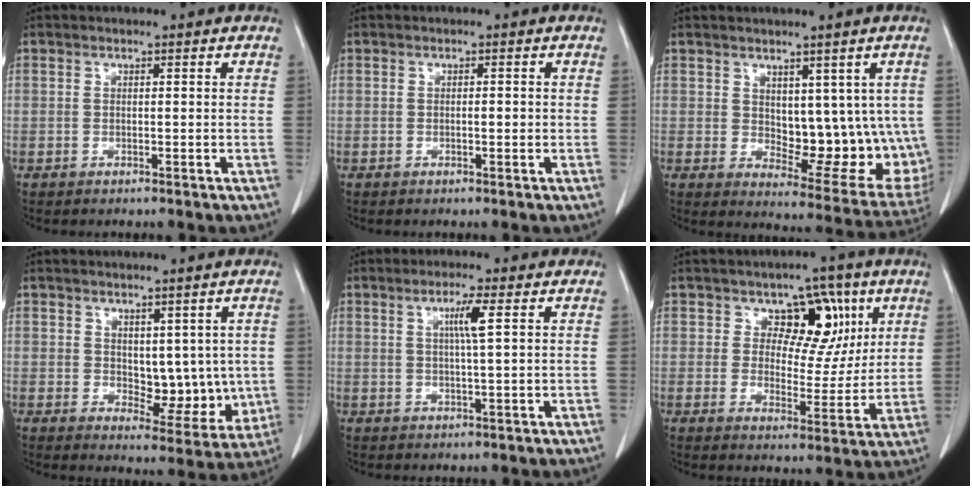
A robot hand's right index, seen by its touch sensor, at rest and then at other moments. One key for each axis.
{"total": 1.0, "fx": -0.1, "fy": 0.3, "fz": 0.9, "tx": -0.013, "ty": 0.001, "tz": 0.001}
{"total": 13.5, "fx": 1.2, "fy": 7.0, "fz": 11.4, "tx": -0.131, "ty": -0.006, "tz": 0.036}
{"total": 7.7, "fx": 0.8, "fy": 4.6, "fz": 6.2, "tx": -0.059, "ty": -0.007, "tz": 0.028}
{"total": 3.7, "fx": 1.2, "fy": -0.2, "fz": 3.5, "tx": -0.061, "ty": 0.000, "tz": 0.020}
{"total": 8.6, "fx": 3.9, "fy": 5.6, "fz": 5.2, "tx": -0.053, "ty": 0.010, "tz": 0.061}